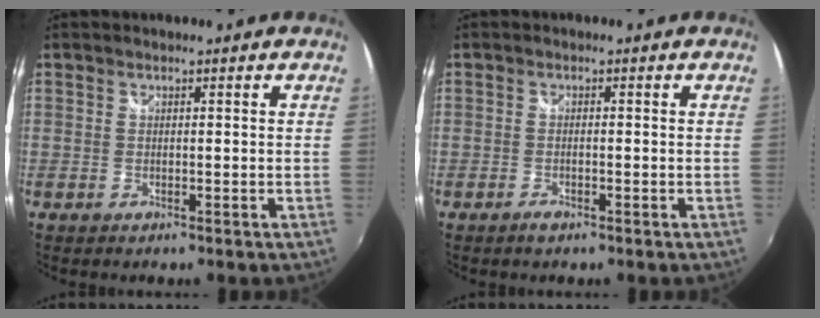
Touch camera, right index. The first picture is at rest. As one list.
[{"total": 1.5, "force": [-1.2, 0.5, 0.9], "torque": [-0.020, -0.004, -0.020]}]